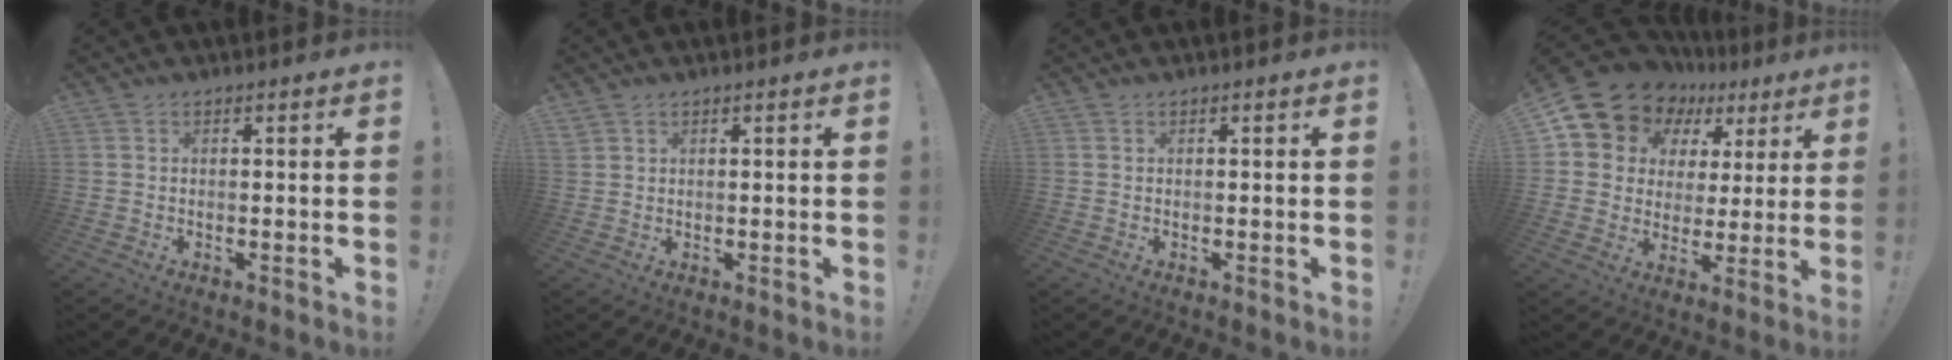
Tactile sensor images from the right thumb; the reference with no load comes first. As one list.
[{"total": 1.5, "force": [1.1, 0.8, 0.6], "torque": [-0.004, -0.006, 0.020]}, {"total": 0.0}, {"total": 10.8, "force": [7.4, 7.5, 2.4], "torque": [-0.043, -0.062, 0.145]}]